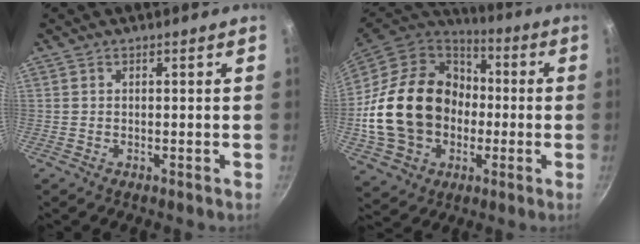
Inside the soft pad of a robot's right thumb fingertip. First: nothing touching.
{"total": 25.7, "force": [-2.1, 20.2, 15.8], "torque": [-0.269, 0.046, -0.017]}